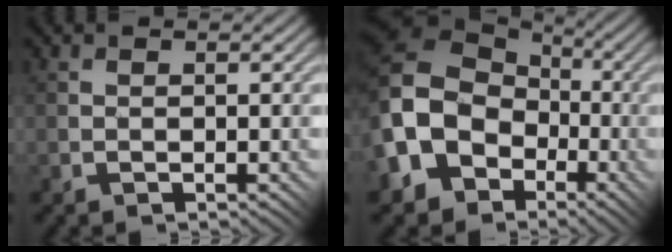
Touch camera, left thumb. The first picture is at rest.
{"total": 15.0, "force": [-3.9, 12.3, 7.7], "torque": [-0.203, -0.010, -0.092]}